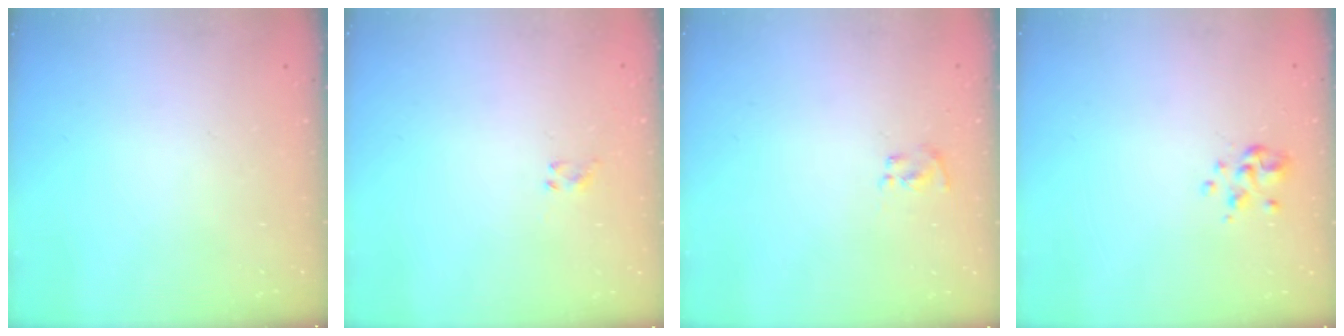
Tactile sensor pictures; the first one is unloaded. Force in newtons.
{"total": 3.1, "press": 2.9, "slide": 1.2}
{"total": 3.0, "press": 2.9, "slide": 0.9}
{"total": 2.9, "press": 2.8, "slide": 0.9}